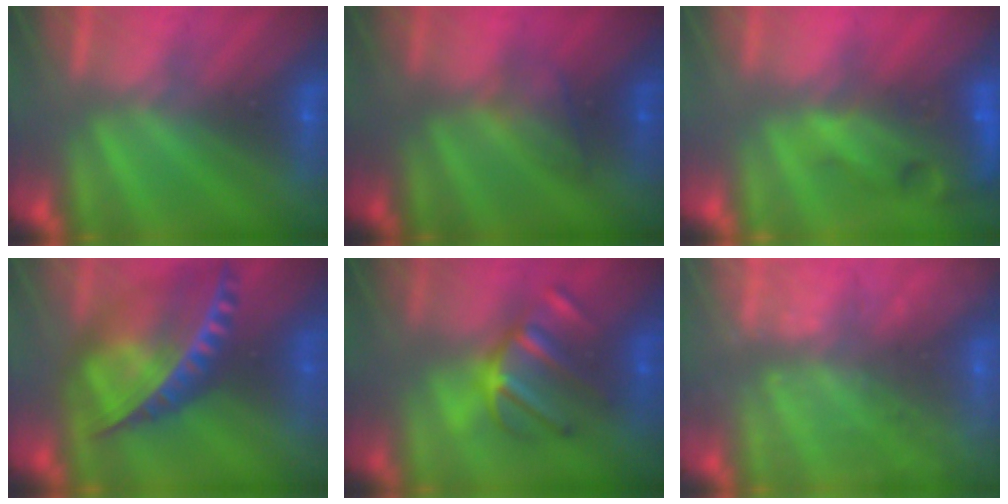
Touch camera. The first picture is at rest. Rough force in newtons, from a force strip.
{"total": 2.2}
{"total": 7.9}
{"total": 7.8}
{"total": 2.8}
{"total": 8.8}